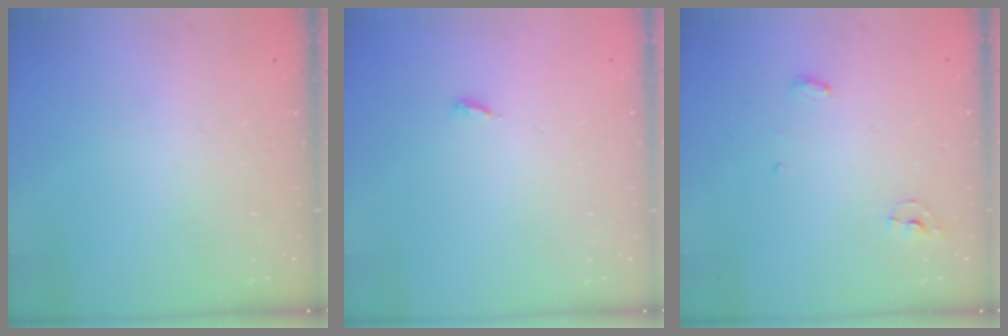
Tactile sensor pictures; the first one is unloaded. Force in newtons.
{"total": 2.9, "press": 2.9, "slide": 0.2}
{"total": 3.8, "press": 3.8, "slide": 0.3}